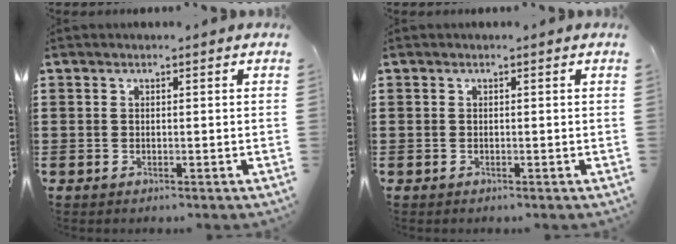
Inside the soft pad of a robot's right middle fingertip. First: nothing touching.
{"total": 0.0}